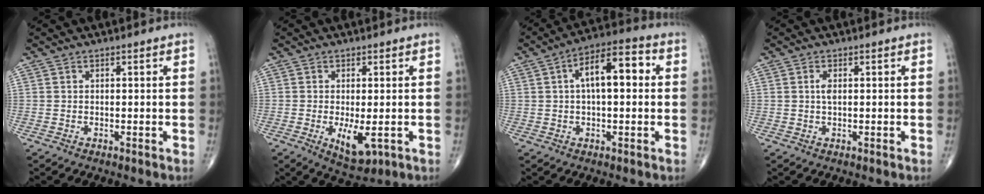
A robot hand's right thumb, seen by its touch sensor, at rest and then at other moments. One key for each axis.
{"total": 5.9, "fx": -1.3, "fy": 2.3, "fz": 5.2, "tx": -0.082, "ty": -0.015, "tz": -0.011}
{"total": 11.0, "fx": 1.8, "fy": 4.8, "fz": 9.8, "tx": -0.149, "ty": 0.030, "tz": 0.020}
{"total": 1.5, "fx": 0.3, "fy": 0.6, "fz": 1.4, "tx": -0.030, "ty": 0.000, "tz": 0.006}